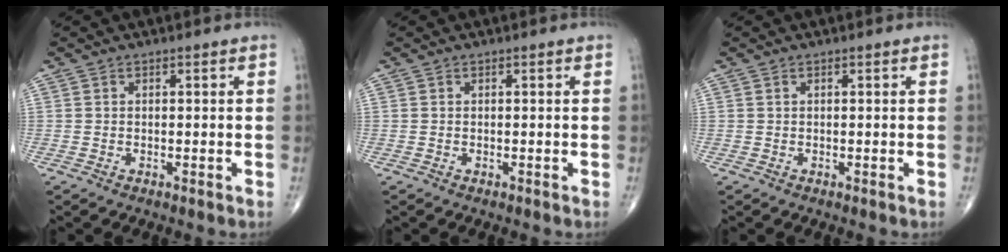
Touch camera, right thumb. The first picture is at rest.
{"total": 0.0}
{"total": 0.0}